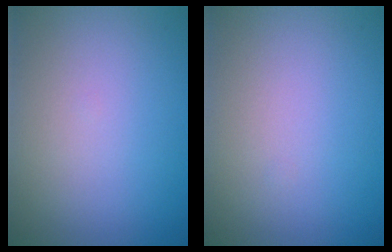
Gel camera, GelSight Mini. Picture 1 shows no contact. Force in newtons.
{"total": 0.0}